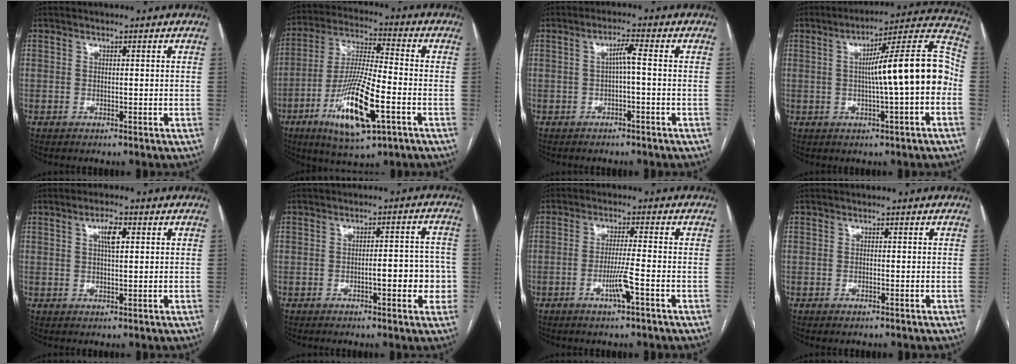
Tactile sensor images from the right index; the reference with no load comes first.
{"total": 15.8, "force": [-6.3, 2.8, 14.2], "torque": [-0.279, -0.018, -0.105]}
{"total": 2.5, "force": [-0.2, 0.0, 2.5], "torque": [-0.045, 0.010, -0.002]}
{"total": 14.8, "force": [-0.9, 0.5, 14.8], "torque": [-0.211, 0.033, -0.018]}
{"total": 3.3, "force": [1.1, 0.8, 3.0], "torque": [-0.054, 0.003, 0.020]}
{"total": 6.3, "force": [-1.6, 1.9, 5.8], "torque": [-0.070, 0.020, -0.017]}
{"total": 4.7, "force": [-2.0, -0.4, 4.3], "torque": [-0.082, -0.008, -0.038]}
{"total": 0.6, "force": [-0.4, 0.1, 0.4], "torque": [-0.009, -0.001, -0.004]}